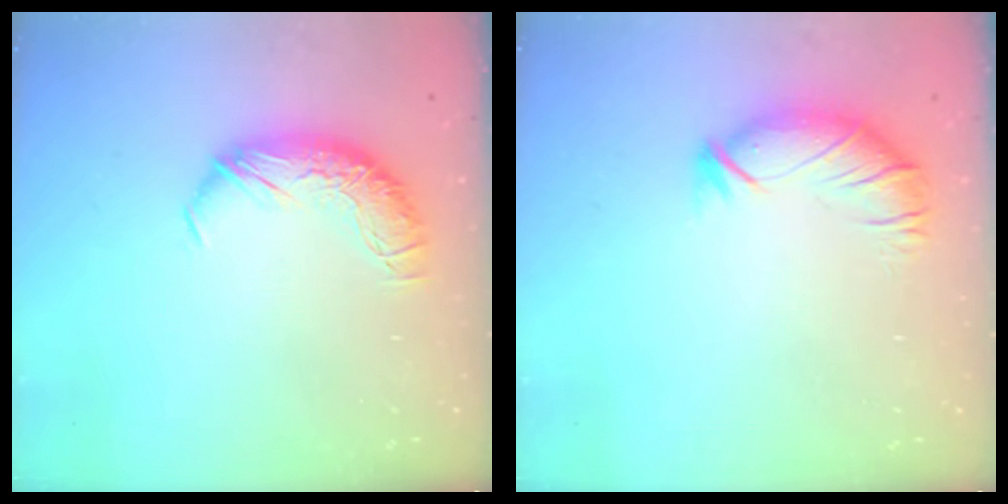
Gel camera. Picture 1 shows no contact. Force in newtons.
{"total": 2.9, "press": 2.3, "slide": 1.7}